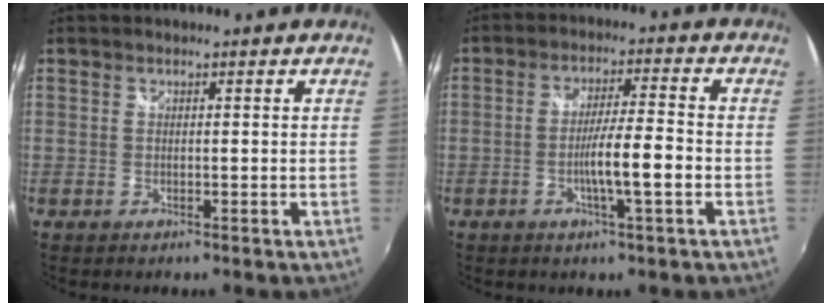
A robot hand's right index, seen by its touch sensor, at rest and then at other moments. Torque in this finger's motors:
{"motor_torque": [1.82, 0.32, 0.36, 0.11]}